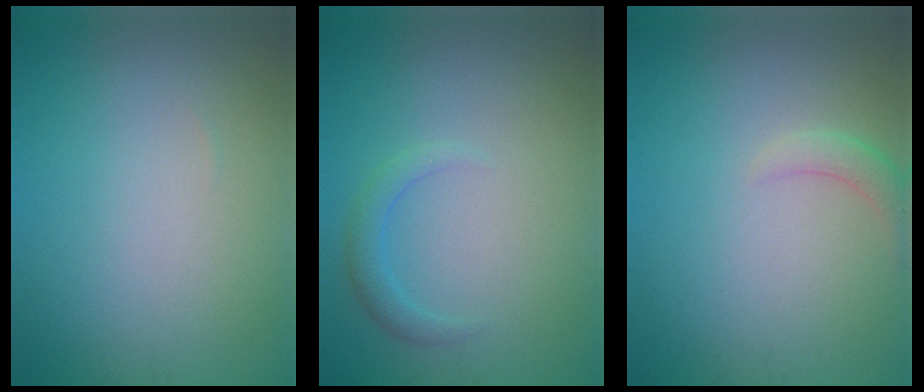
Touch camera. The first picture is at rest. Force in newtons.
{"total": 1.6, "press": 1.6, "slide": 0.1}
{"total": 1.6, "press": 1.6, "slide": 0.3}